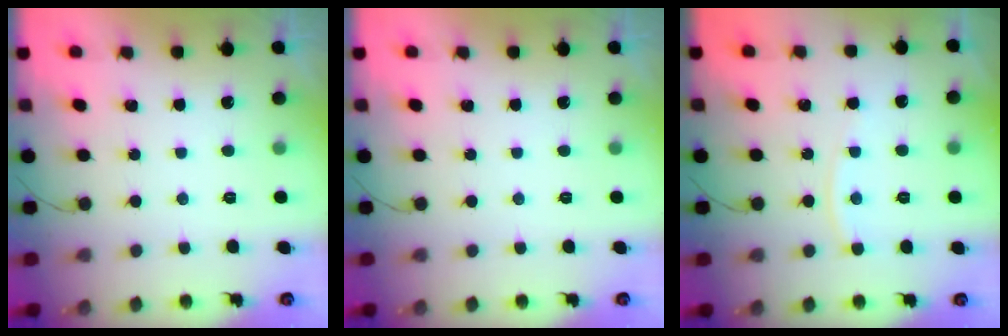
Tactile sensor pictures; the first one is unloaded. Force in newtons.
{"total": 0.0}
{"total": 4.2, "press": 4.2, "slide": 0.4}